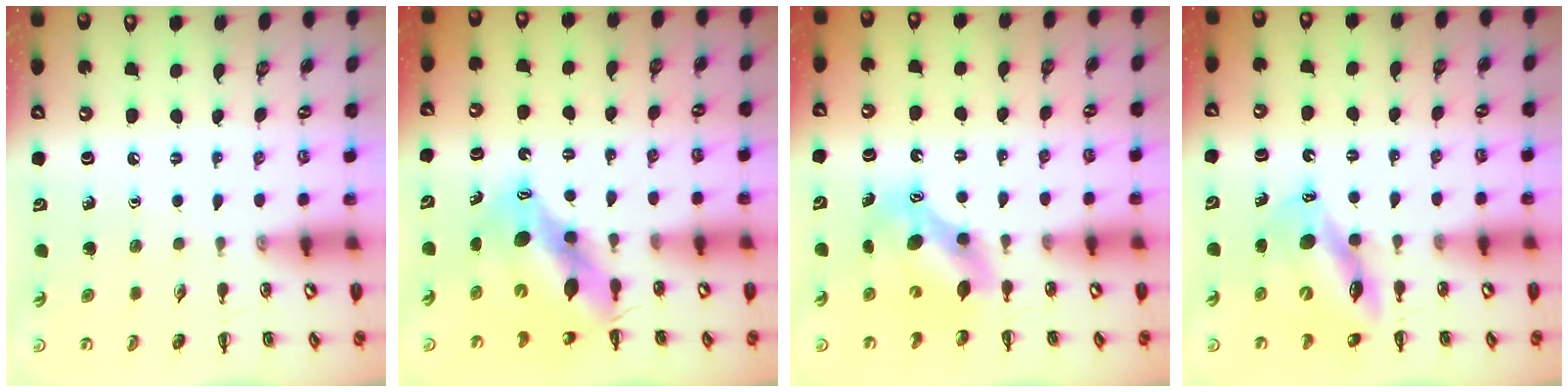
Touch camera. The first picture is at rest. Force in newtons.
{"total": 12.2, "press": 11.8, "slide": 3.0}
{"total": 7.0, "press": 6.9, "slide": 1.2}
{"total": 11.0, "press": 10.6, "slide": 2.9}